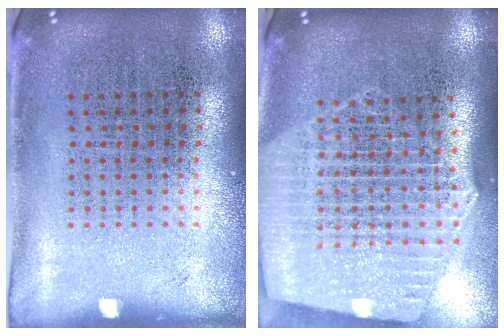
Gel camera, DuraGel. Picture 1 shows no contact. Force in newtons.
{"total": 2.7, "press": 2.3, "slide": 1.4}